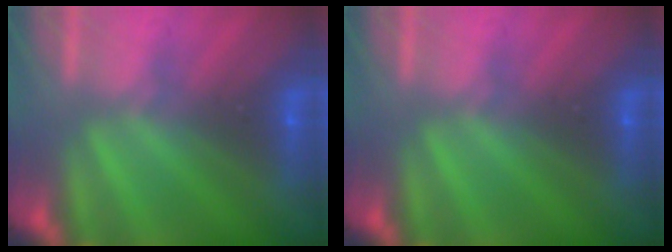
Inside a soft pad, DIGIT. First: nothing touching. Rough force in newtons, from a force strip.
{"total": 0.0}